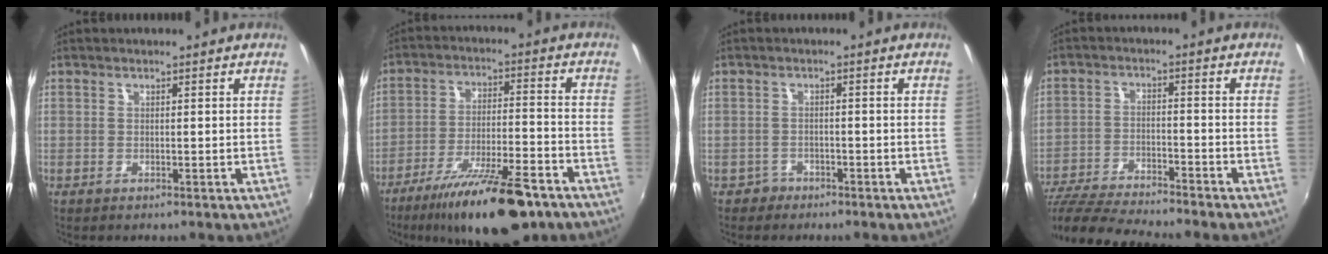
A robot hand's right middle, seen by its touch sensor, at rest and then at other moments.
{"total": 17.8, "force": [-12.9, 4.2, 11.5], "torque": [-0.205, -0.024, -0.200]}
{"total": 2.3, "force": [-1.6, 1.6, -0.1], "torque": [-0.006, 0.006, -0.026]}
{"total": 15.1, "force": [-13.5, 1.2, 6.8], "torque": [-0.149, -0.028, -0.233]}